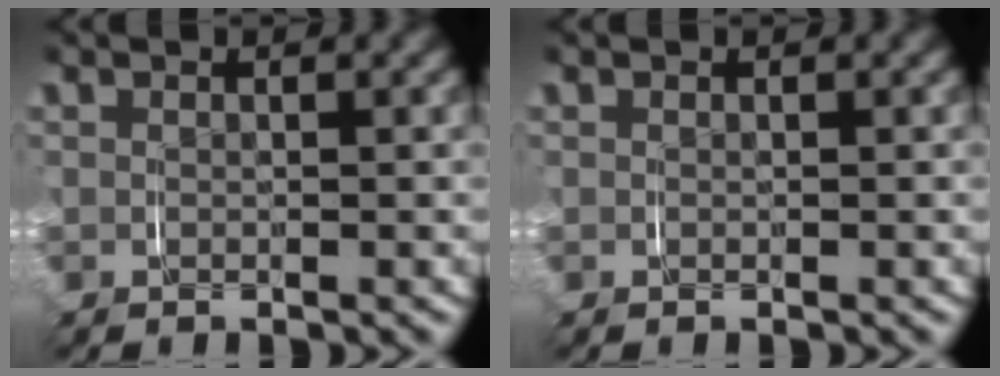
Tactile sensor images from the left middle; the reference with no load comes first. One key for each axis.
{"total": 0.0}